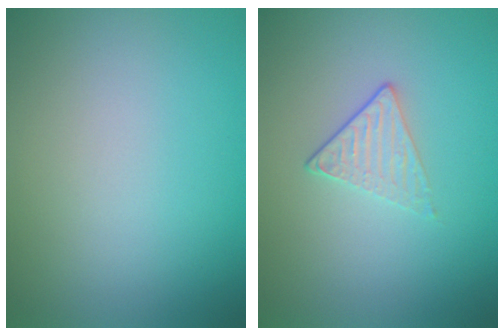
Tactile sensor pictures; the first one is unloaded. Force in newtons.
{"total": 1.4, "press": 1.1, "slide": 0.9}